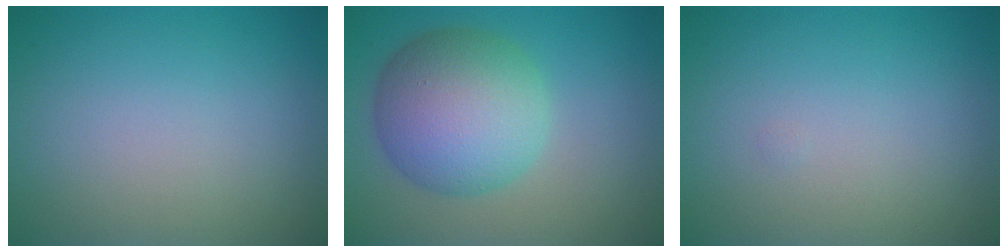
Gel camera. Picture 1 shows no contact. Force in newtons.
{"total": 8.7, "press": 8.6, "slide": 0.2}
{"total": 0.0}